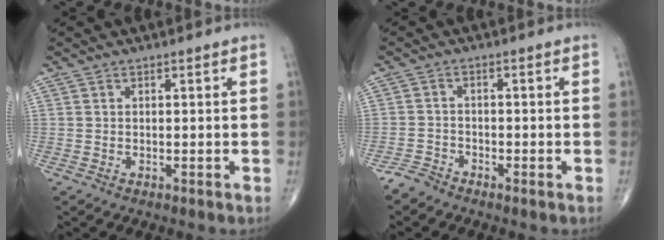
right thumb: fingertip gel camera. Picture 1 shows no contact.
{"total": 2.3, "force": [-2.2, 0.8, 0.0], "torque": [0.003, -0.003, -0.049]}